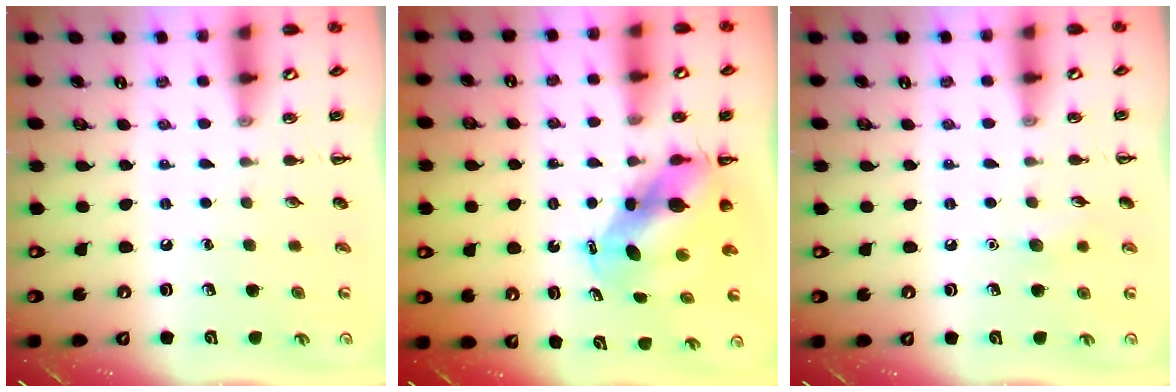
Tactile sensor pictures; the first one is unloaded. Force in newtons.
{"total": 6.2, "press": 6.1, "slide": 1.1}
{"total": 5.0, "press": 4.9, "slide": 1.3}